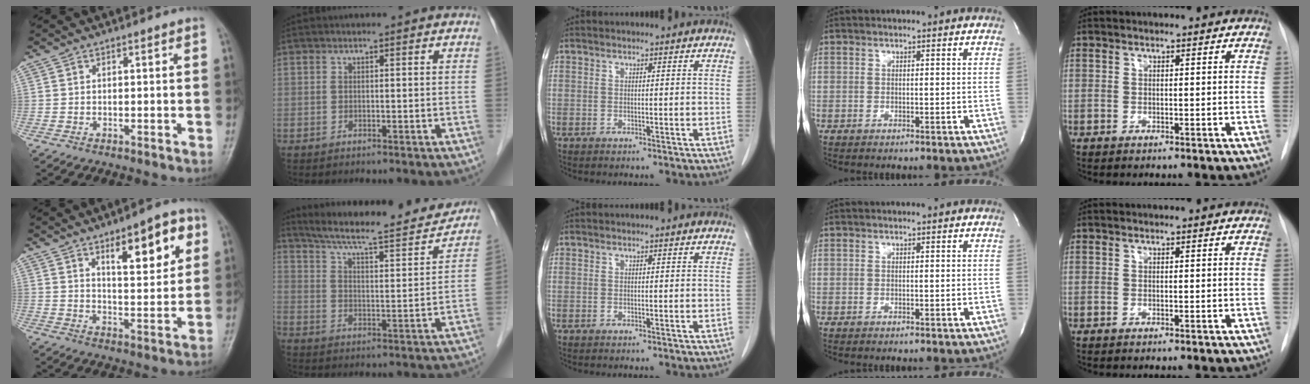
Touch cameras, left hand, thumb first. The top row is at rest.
{"thumb": {"total": 12.7, "force": [6.1, 4.7, 10.2], "torque": [-0.115, -0.028, 0.090]}, "index": {"total": 19.1, "force": [17.5, 1.6, 7.5], "torque": [-0.122, -0.016, 0.249]}}